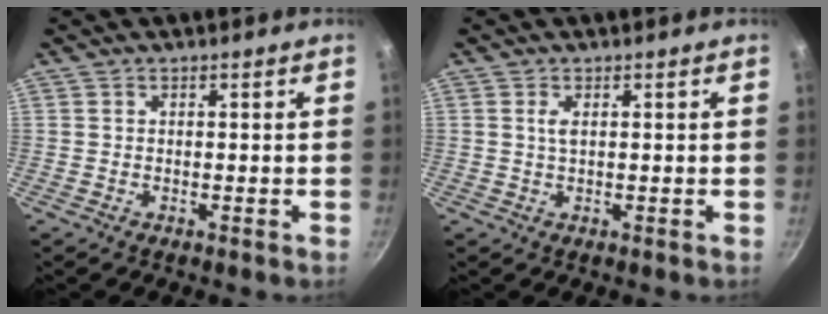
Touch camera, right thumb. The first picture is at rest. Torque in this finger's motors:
{"motor_torque": [0.13, 0.11, 0.28, 0.28, 0.04]}